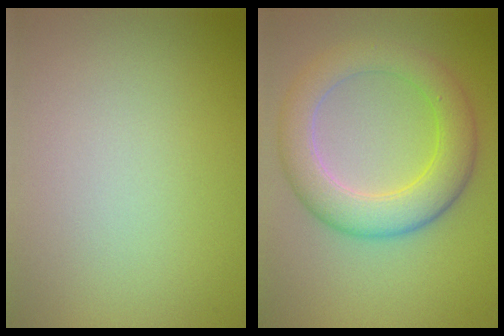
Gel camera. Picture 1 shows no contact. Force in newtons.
{"total": 6.0, "press": 6.0, "slide": 0.1}